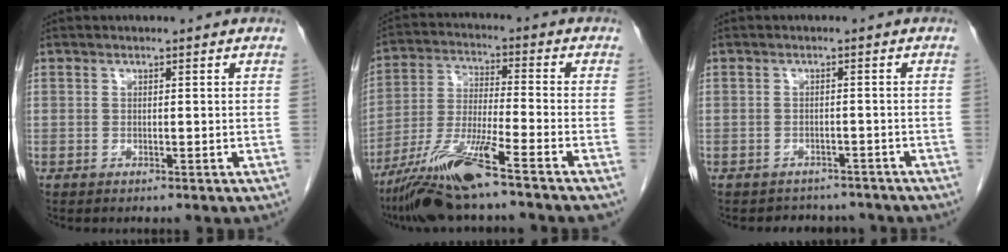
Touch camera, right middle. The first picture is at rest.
{"total": 13.0, "force": [-8.9, -0.5, 9.4], "torque": [-0.189, -0.029, -0.165]}
{"total": 5.3, "force": [-4.7, 2.3, 0.2], "torque": [-0.001, 0.007, -0.055]}